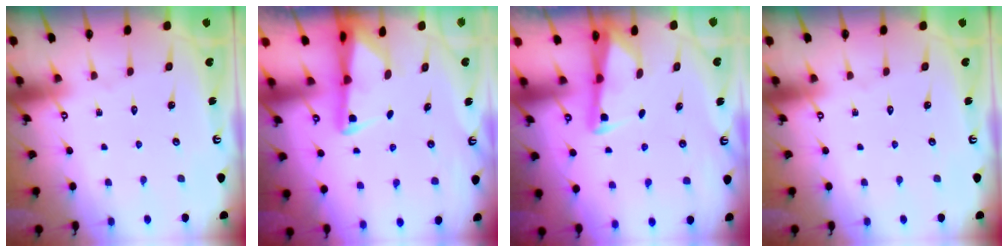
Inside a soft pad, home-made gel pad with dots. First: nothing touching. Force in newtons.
{"total": 2.4, "press": 2.4, "slide": 0.5}
{"total": 2.7, "press": 2.7, "slide": 0.3}
{"total": 0.0}